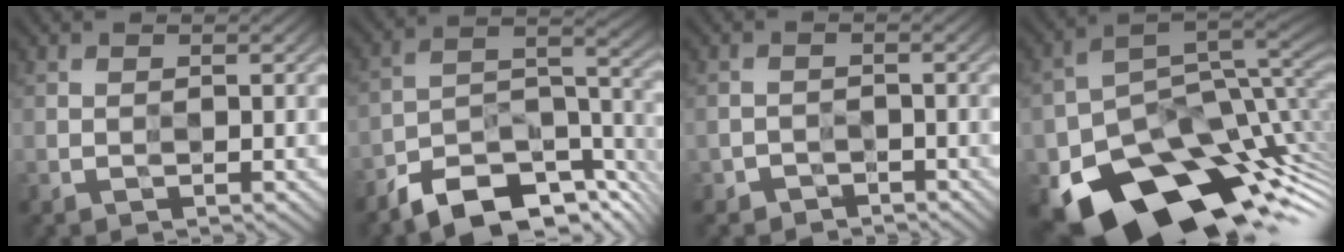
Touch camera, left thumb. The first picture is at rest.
{"total": 10.6, "force": [-9.0, 3.5, 4.5], "torque": [-0.064, 0.001, -0.164]}
{"total": 1.8, "force": [-0.9, 0.6, -1.4], "torque": [0.030, -0.003, -0.018]}
{"total": 16.8, "force": [-6.6, 11.5, 10.4], "torque": [-0.175, -0.047, -0.088]}